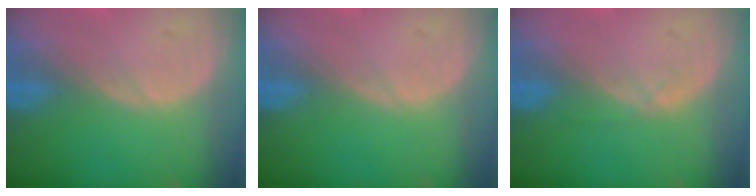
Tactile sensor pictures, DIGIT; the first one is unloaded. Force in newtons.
{"total": 0.0}
{"total": 0.9, "press": 0.8, "slide": 0.2}